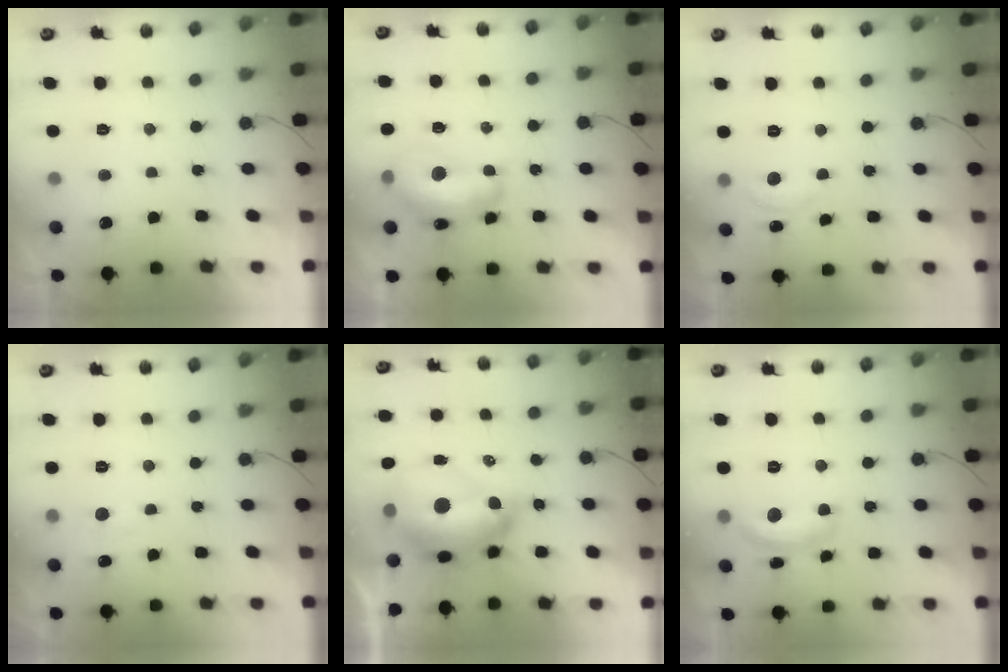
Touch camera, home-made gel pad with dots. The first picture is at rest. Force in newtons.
{"total": 14.5, "press": 14.4, "slide": 1.1}
{"total": 5.4, "press": 5.4, "slide": 0.5}
{"total": 4.6, "press": 4.6, "slide": 0.7}
{"total": 18.0, "press": 18.0, "slide": 1.5}
{"total": 12.0, "press": 11.9, "slide": 0.8}